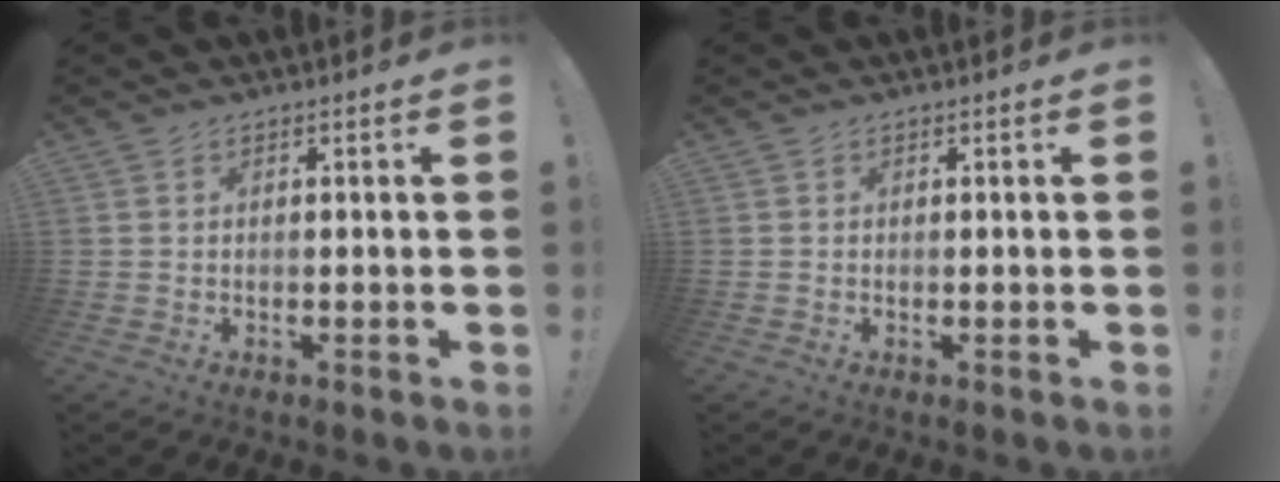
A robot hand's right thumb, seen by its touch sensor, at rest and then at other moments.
{"total": 0.0}